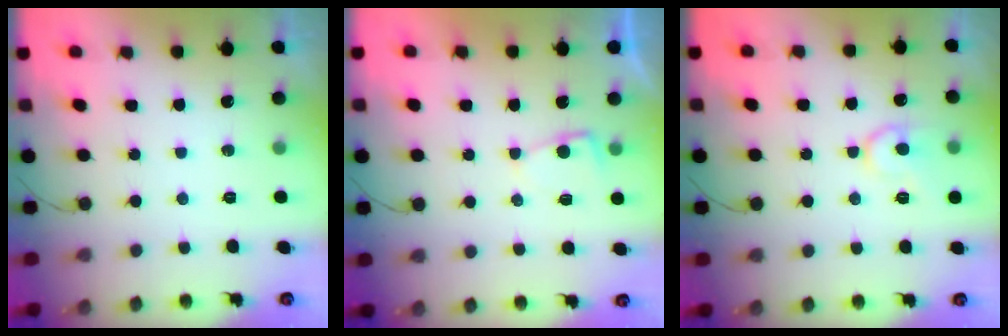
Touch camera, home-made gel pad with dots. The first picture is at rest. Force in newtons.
{"total": 2.9, "press": 2.9, "slide": 0.3}
{"total": 9.9, "press": 9.9, "slide": 0.9}